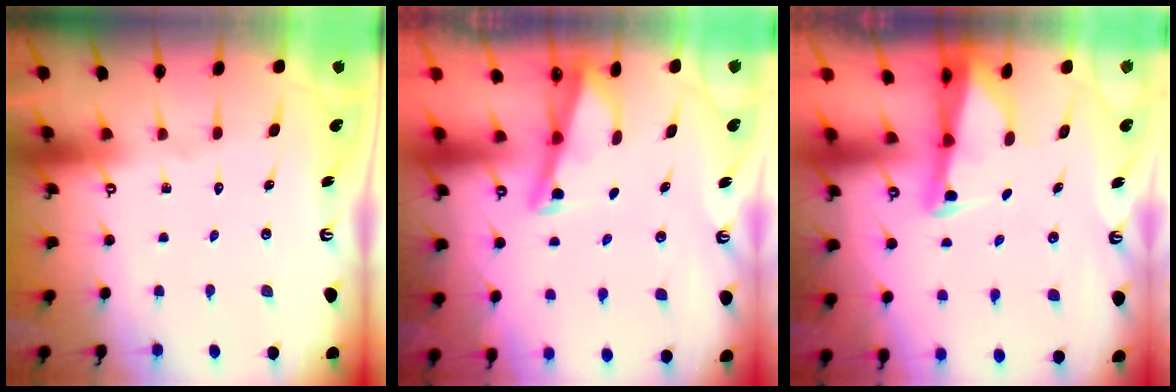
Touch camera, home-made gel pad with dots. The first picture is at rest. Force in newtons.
{"total": 3.0, "press": 3.0, "slide": 0.3}
{"total": 2.6, "press": 2.6, "slide": 0.3}